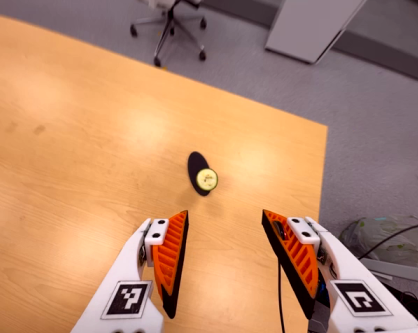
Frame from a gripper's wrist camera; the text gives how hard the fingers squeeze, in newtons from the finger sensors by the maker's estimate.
{"total": 0.0}